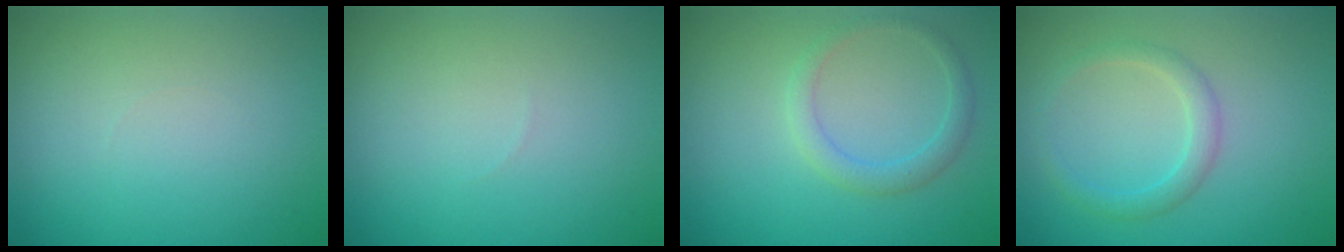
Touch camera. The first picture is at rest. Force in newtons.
{"total": 0.0}
{"total": 2.0, "press": 2.0, "slide": 0.1}
{"total": 2.0, "press": 2.0, "slide": 0.1}